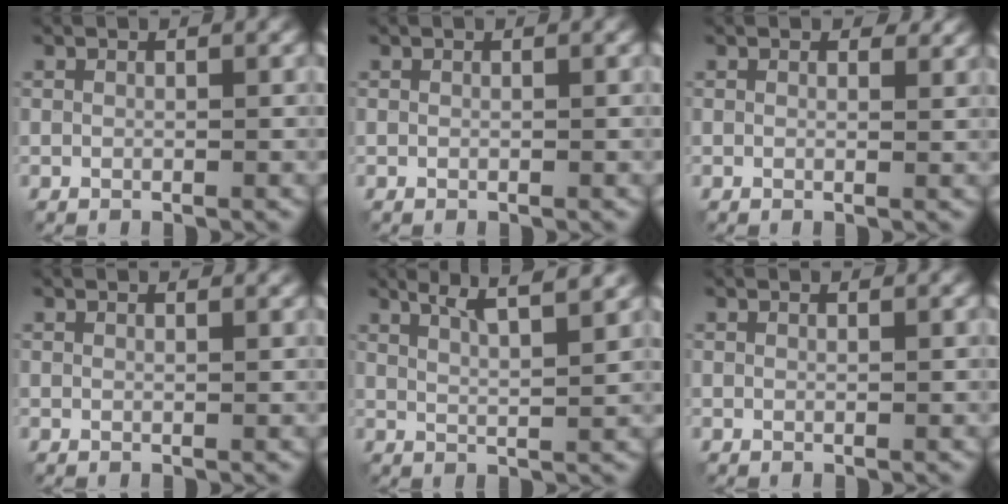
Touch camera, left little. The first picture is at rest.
{"total": 0.0}
{"total": 1.1, "force": [0.8, 0.5, 0.4], "torque": [-0.004, -0.004, 0.012]}
{"total": 1.6, "force": [1.5, 0.3, 0.4], "torque": [-0.009, 0.001, 0.012]}
{"total": 6.5, "force": [4.5, 1.6, 4.4], "torque": [-0.049, 0.025, 0.045]}
{"total": 0.8, "force": [0.8, 0.1, 0.2], "torque": [-0.007, -0.003, 0.008]}